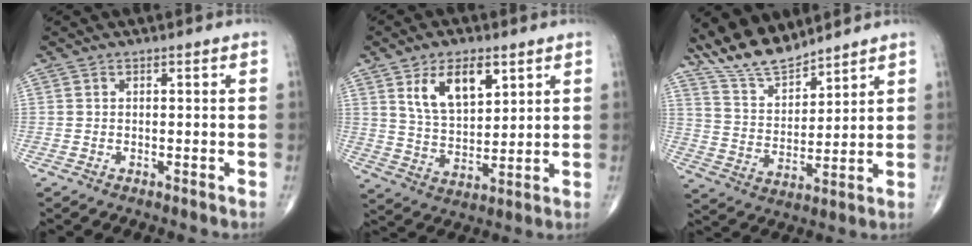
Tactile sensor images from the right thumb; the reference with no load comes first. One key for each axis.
{"total": 11.0, "fx": 5.3, "fy": 5.7, "fz": 7.7, "tx": -0.116, "ty": -0.026, "tz": 0.104}
{"total": 9.9, "fx": 9.2, "fy": 2.6, "fz": 2.7, "tx": -0.040, "ty": -0.052, "tz": 0.186}